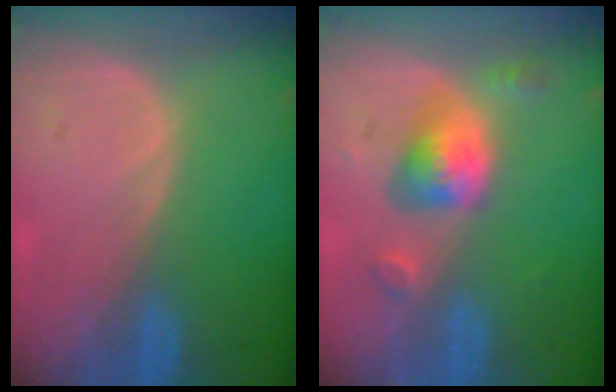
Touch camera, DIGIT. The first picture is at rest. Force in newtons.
{"total": 5.8, "press": 5.3, "slide": 2.1}